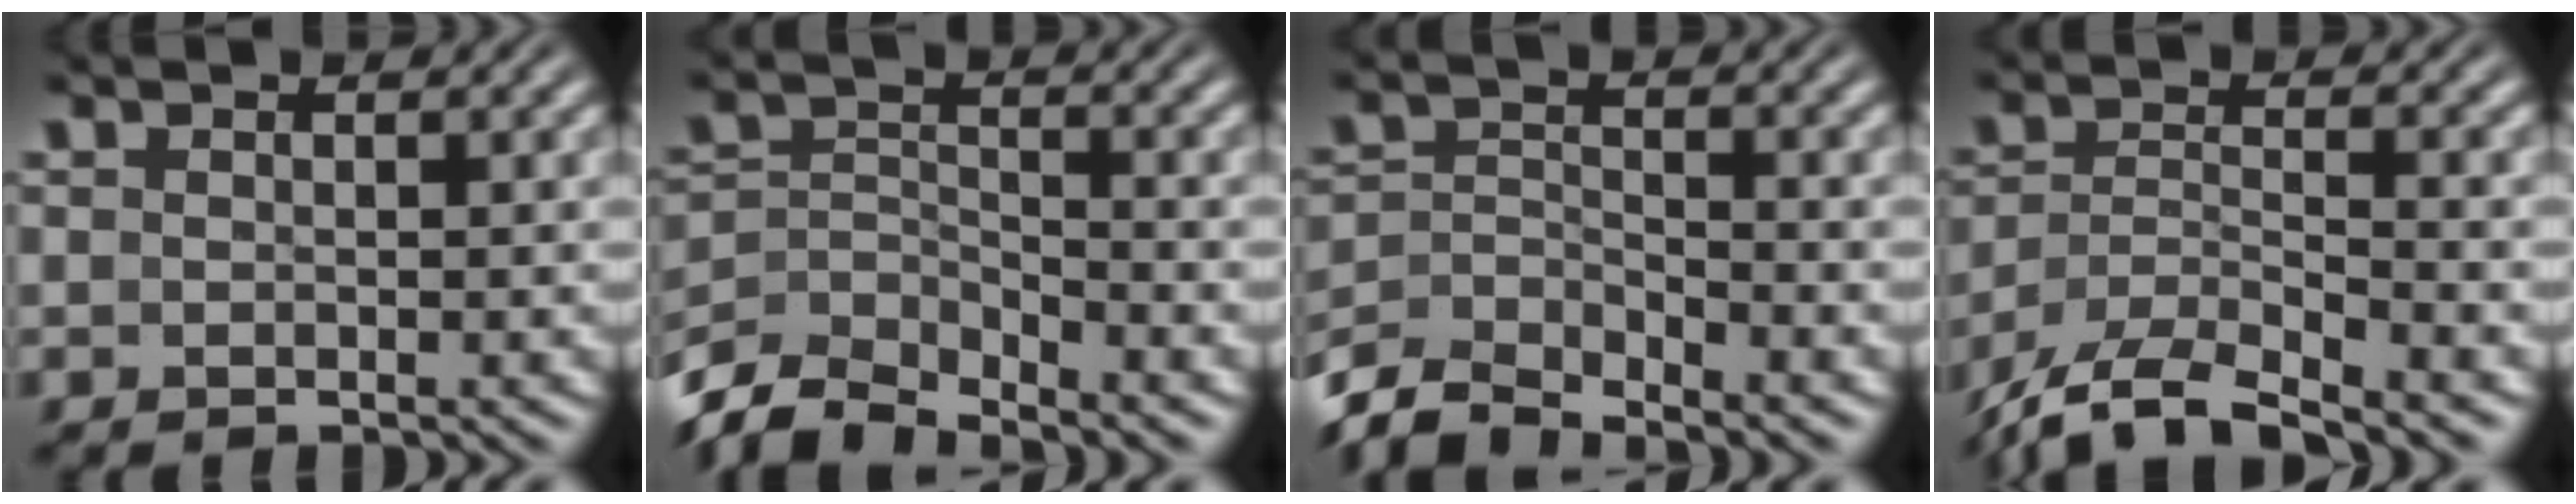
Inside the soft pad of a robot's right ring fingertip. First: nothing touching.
{"total": 6.3, "force": [-4.4, 3.7, 2.7], "torque": [-0.072, -0.041, -0.060]}
{"total": 5.6, "force": [-4.2, 2.9, 2.3], "torque": [-0.058, -0.031, -0.062]}
{"total": 8.3, "force": [-5.9, 4.6, 3.7], "torque": [-0.080, -0.026, -0.091]}